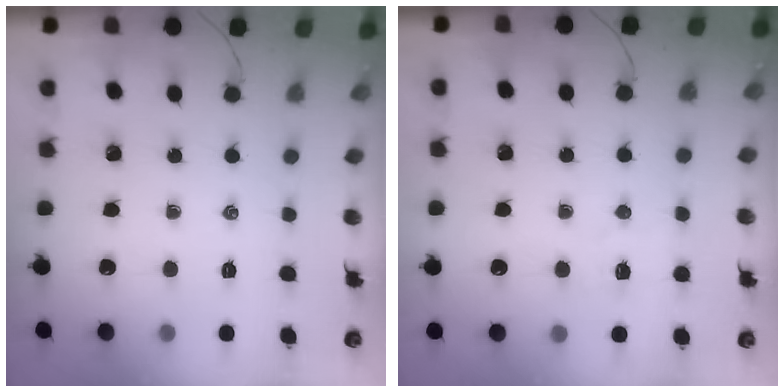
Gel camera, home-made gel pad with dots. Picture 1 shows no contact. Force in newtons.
{"total": 3.0, "press": 2.9, "slide": 0.7}